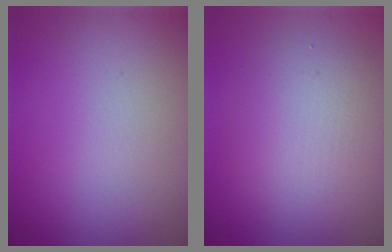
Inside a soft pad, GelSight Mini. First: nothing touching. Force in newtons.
{"total": 4.5, "press": 4.5, "slide": 0.5}